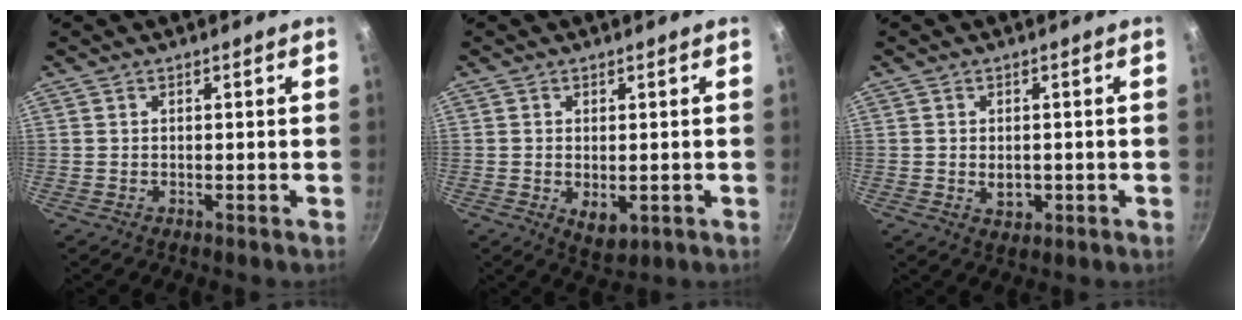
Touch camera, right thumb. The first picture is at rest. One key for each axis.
{"total": 4.6, "fx": -0.7, "fy": 2.8, "fz": 3.5, "tx": -0.052, "ty": -0.014, "tz": -0.003}
{"total": 3.2, "fx": -0.4, "fy": 2.4, "fz": 2.1, "tx": -0.024, "ty": -0.002, "tz": -0.002}